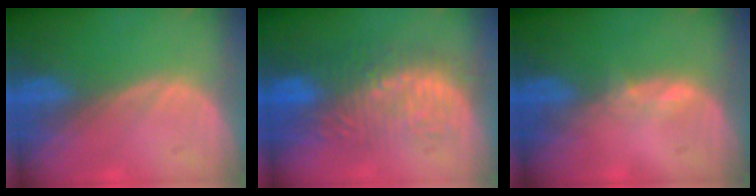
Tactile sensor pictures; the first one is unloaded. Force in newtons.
{"total": 9.4, "press": 9.0, "slide": 2.7}
{"total": 1.3, "press": 1.2, "slide": 0.5}